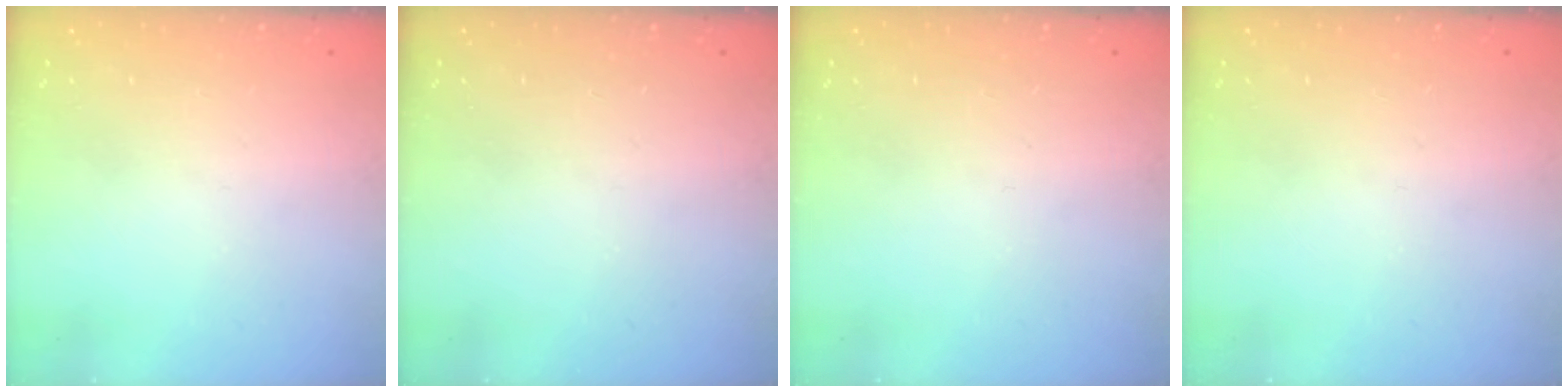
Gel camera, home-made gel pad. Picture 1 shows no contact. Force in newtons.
{"total": 0.0}
{"total": 0.0}
{"total": 0.0}